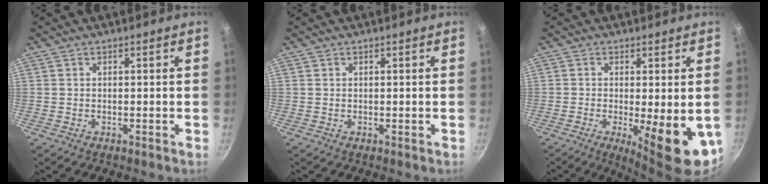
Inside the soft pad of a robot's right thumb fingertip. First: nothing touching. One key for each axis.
{"total": 0.0}
{"total": 12.3, "fx": -3.1, "fy": 3.4, "fz": 11.4, "tx": -0.145, "ty": -0.015, "tz": -0.033}